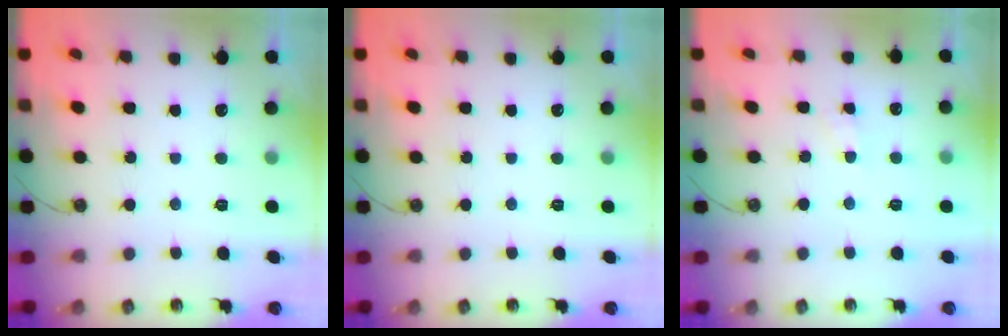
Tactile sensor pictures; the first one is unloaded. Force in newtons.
{"total": 0.0}
{"total": 2.0, "press": 2.0, "slide": 0.3}